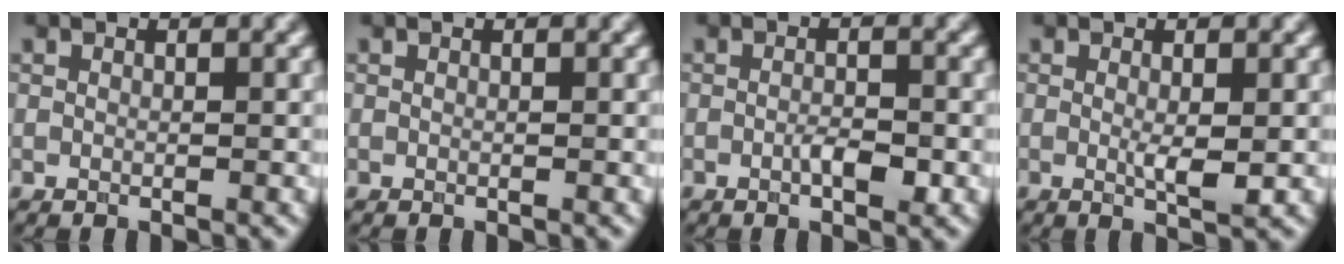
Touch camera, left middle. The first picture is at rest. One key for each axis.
{"total": 0.0}
{"total": 1.9, "fx": -0.6, "fy": 0.7, "fz": 1.7, "tx": -0.032, "ty": -0.004, "tz": -0.012}
{"total": 2.0, "fx": -0.1, "fy": 0.3, "fz": 1.9, "tx": -0.032, "ty": -0.008, "tz": 0.000}